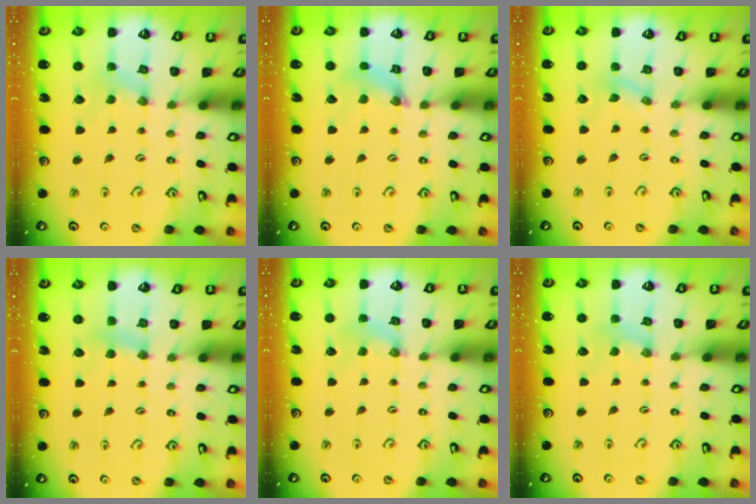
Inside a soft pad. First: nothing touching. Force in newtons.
{"total": 2.5, "press": 2.5, "slide": 0.2}
{"total": 0.0}
{"total": 4.6, "press": 4.5, "slide": 0.8}
{"total": 2.1, "press": 2.1, "slide": 0.4}
{"total": 1.7, "press": 1.7, "slide": 0.3}